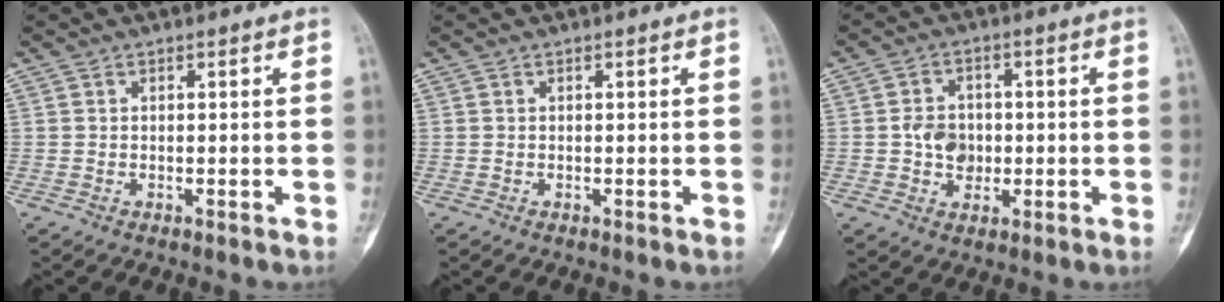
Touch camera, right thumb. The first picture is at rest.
{"total": 0.0}
{"total": 5.8, "force": [-0.4, 4.8, 3.3], "torque": [-0.028, 0.006, -0.008]}